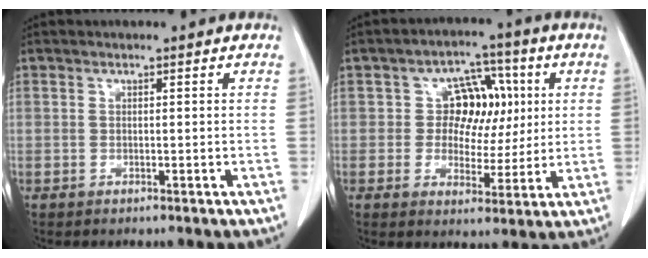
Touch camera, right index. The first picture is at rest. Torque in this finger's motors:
{"motor_torque": [0.15, 0.13, 0.09, 0.03]}